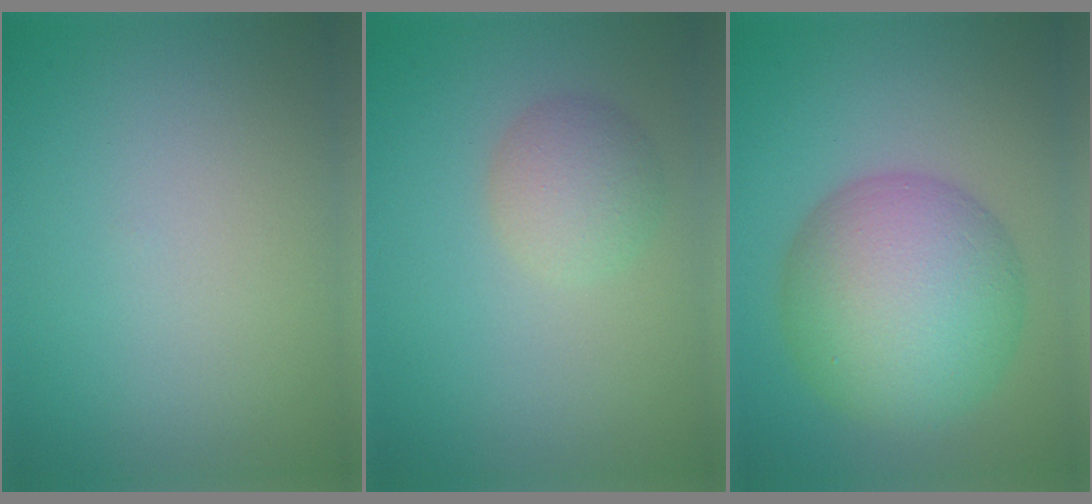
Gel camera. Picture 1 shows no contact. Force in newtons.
{"total": 2.7, "press": 2.7, "slide": 0.2}
{"total": 10.4, "press": 10.4, "slide": 0.5}